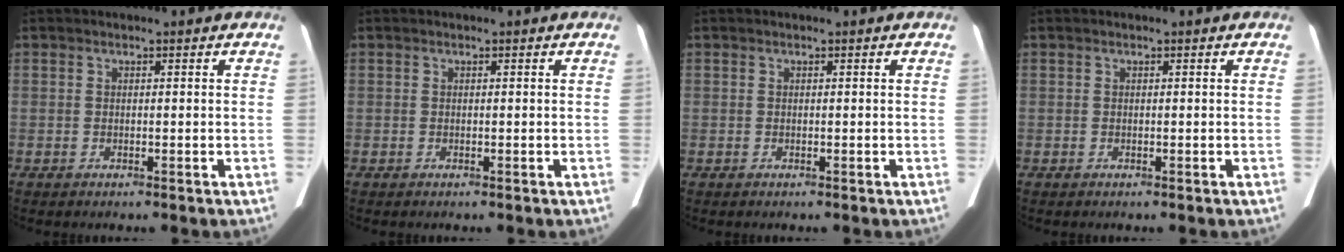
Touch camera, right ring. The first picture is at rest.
{"total": 0.0}
{"total": 0.0}
{"total": 0.0}